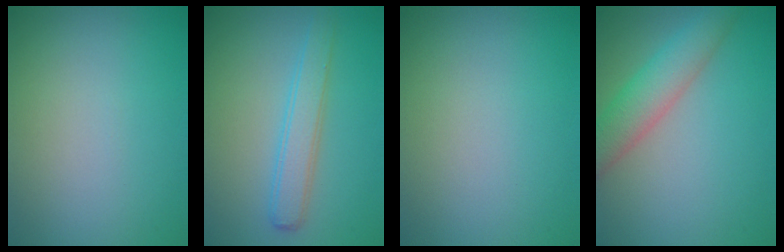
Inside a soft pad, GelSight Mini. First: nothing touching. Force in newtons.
{"total": 2.9, "press": 2.9, "slide": 0.1}
{"total": 0.0}
{"total": 4.6, "press": 4.6, "slide": 0.4}